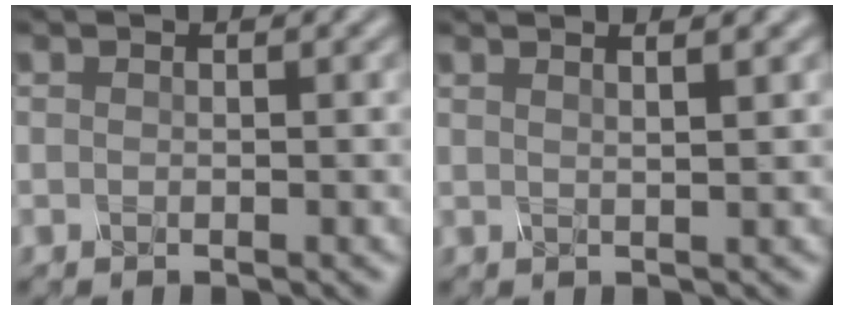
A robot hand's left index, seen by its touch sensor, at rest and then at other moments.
{"total": 3.8, "force": [2.2, 1.5, 2.7], "torque": [-0.006, 0.026, -0.005]}